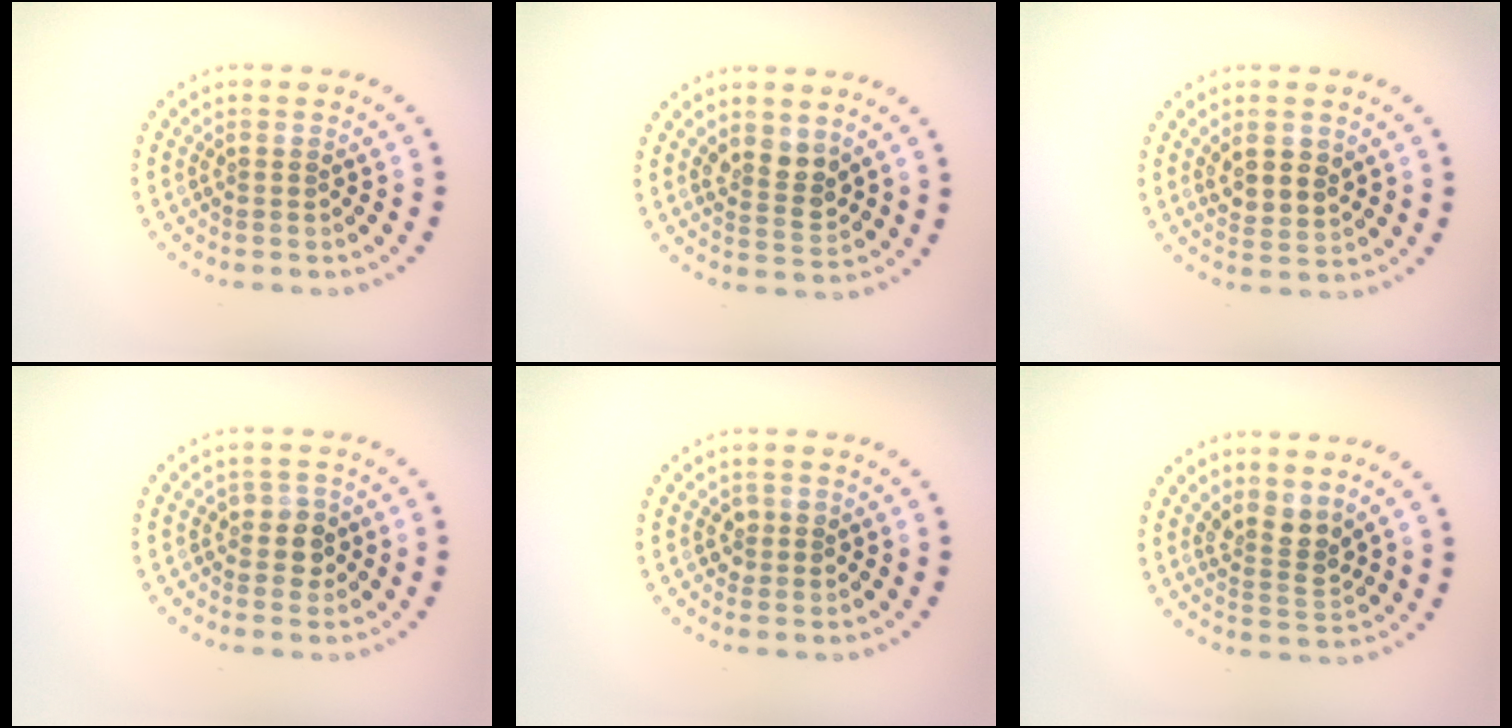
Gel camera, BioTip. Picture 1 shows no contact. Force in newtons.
{"total": 2.6, "press": 2.4, "slide": 1.1}
{"total": 3.0, "press": 2.8, "slide": 1.0}
{"total": 2.2, "press": 2.0, "slide": 0.9}
{"total": 1.2, "press": 1.1, "slide": 0.3}
{"total": 2.9, "press": 2.2, "slide": 1.9}